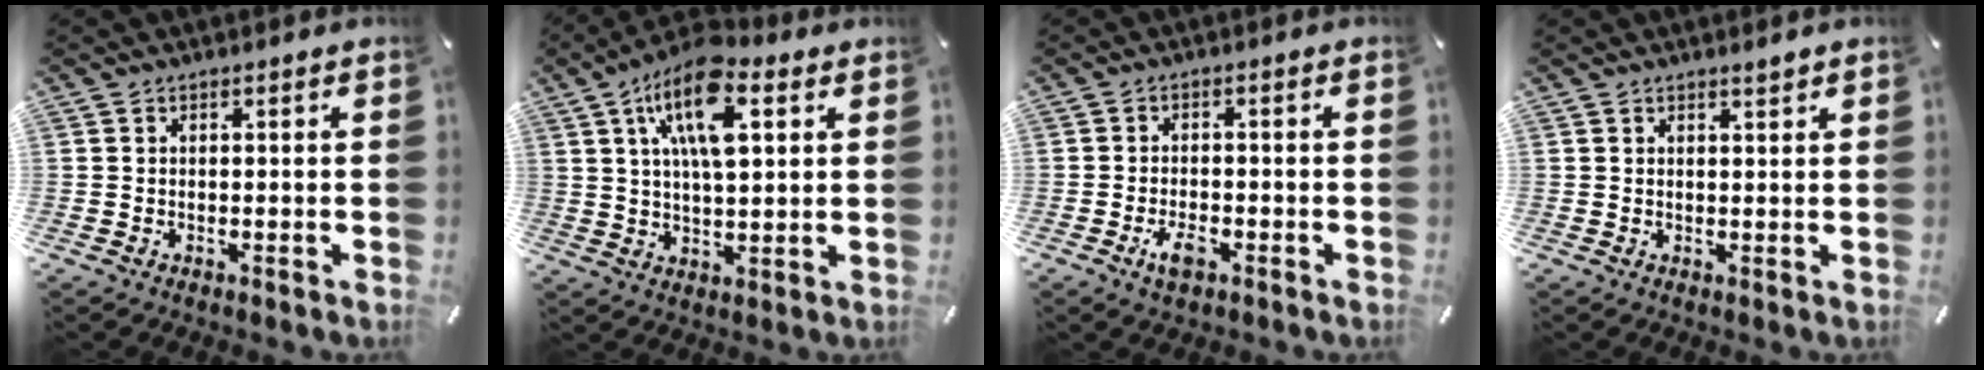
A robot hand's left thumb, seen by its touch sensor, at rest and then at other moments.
{"total": 13.9, "force": [6.0, 6.2, 11.0], "torque": [-0.198, -0.009, 0.099]}
{"total": 4.1, "force": [-2.1, 2.0, 2.8], "torque": [-0.063, 0.002, -0.041]}
{"total": 1.3, "force": [1.2, 0.2, 0.5], "torque": [-0.011, -0.002, 0.021]}